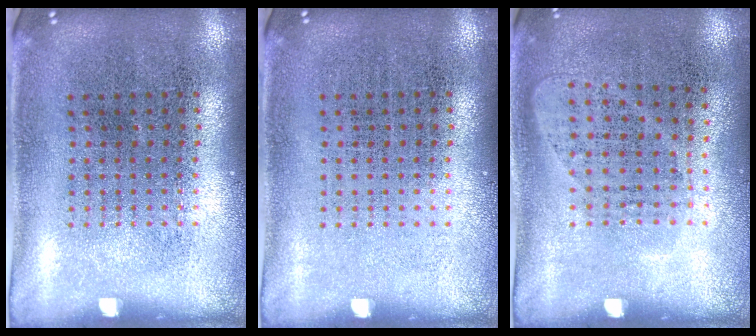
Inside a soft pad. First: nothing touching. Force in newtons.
{"total": 0.0}
{"total": 1.0, "press": 0.8, "slide": 0.5}